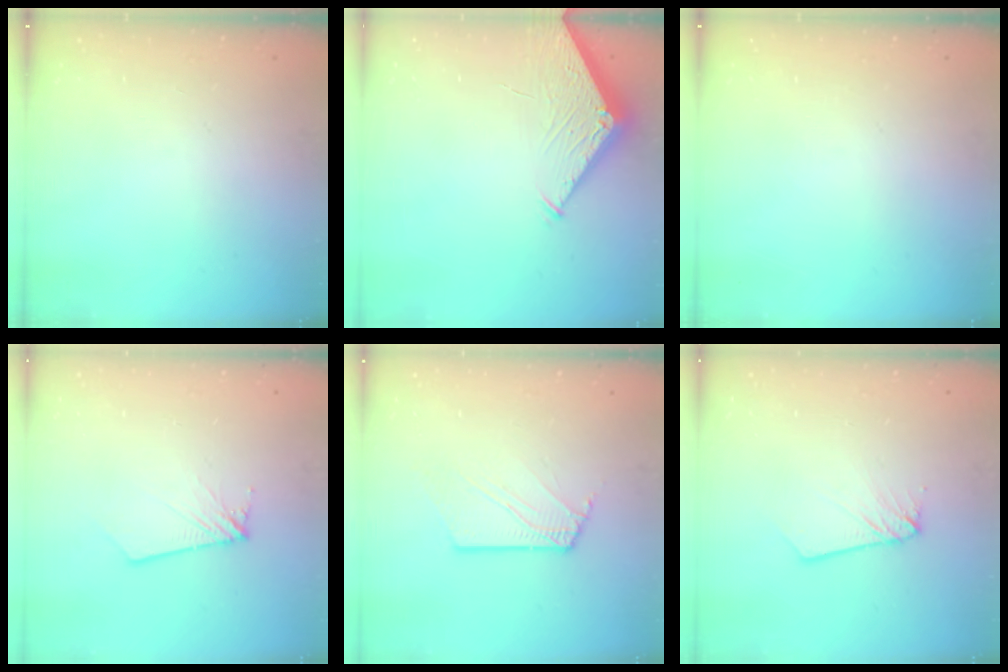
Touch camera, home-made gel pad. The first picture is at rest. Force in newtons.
{"total": 4.2, "press": 4.2, "slide": 0.5}
{"total": 0.0}
{"total": 2.8, "press": 2.8, "slide": 0.3}
{"total": 3.3, "press": 3.2, "slide": 0.3}
{"total": 2.5, "press": 2.5, "slide": 0.1}